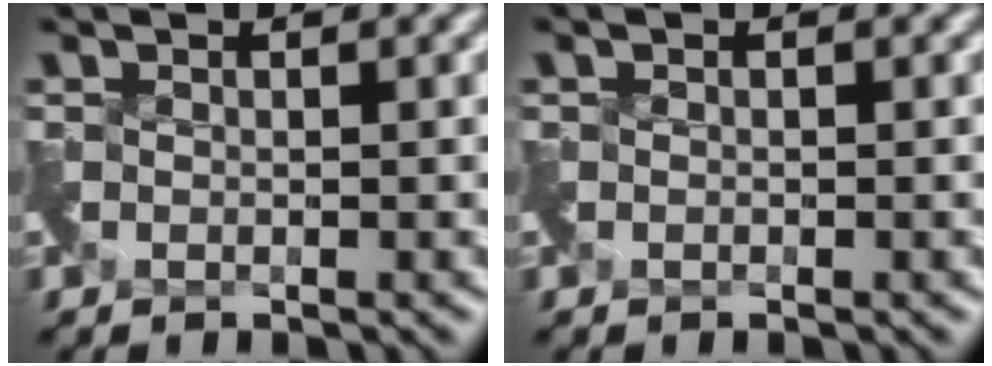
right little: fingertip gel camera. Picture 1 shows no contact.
{"total": 0.0}